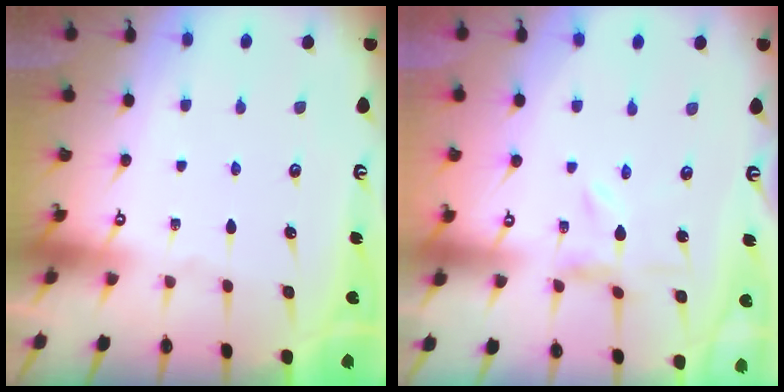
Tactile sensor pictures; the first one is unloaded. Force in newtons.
{"total": 1.2, "press": 1.2, "slide": 0.3}